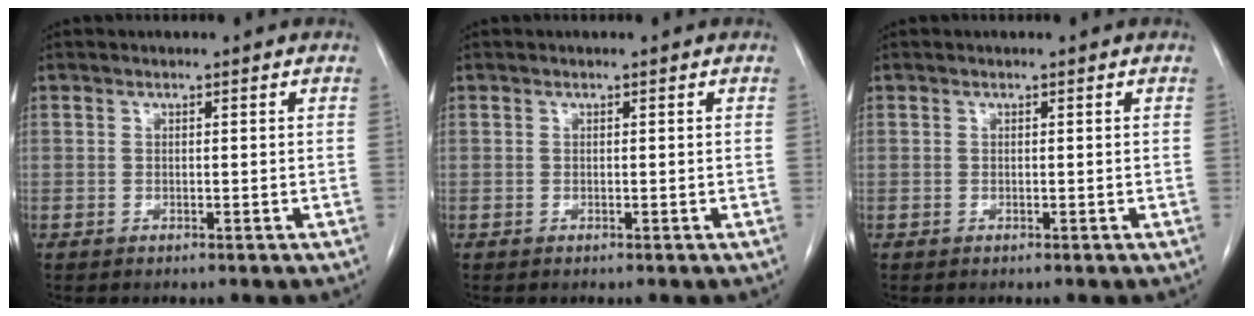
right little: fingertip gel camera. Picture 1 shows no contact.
{"total": 0.0}
{"total": 0.0}